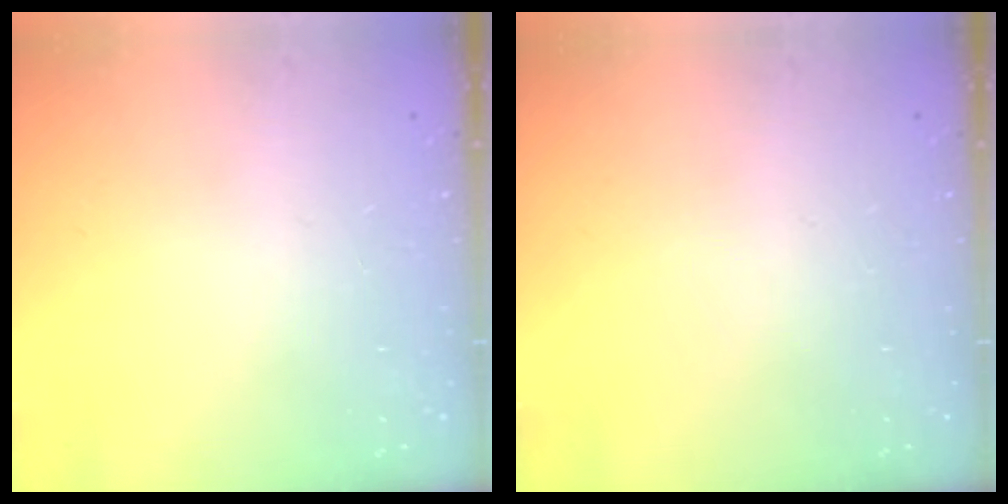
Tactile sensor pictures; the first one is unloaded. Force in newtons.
{"total": 0.0}